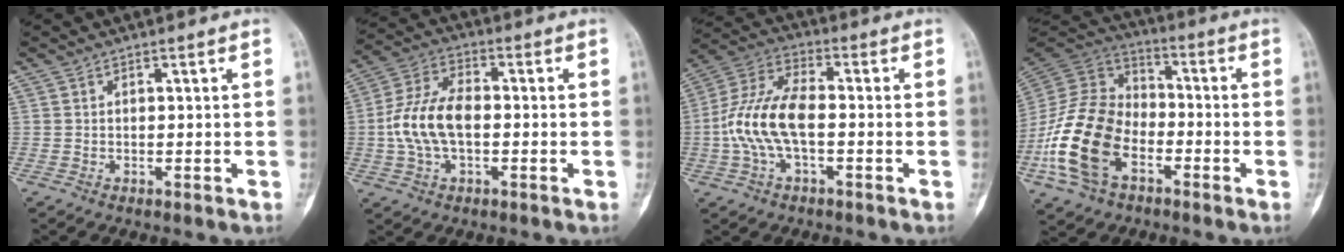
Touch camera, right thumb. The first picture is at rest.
{"total": 11.2, "force": [-1.0, 6.3, 9.1], "torque": [-0.187, 0.028, -0.023]}
{"total": 12.5, "force": [-1.8, 5.9, 10.9], "torque": [-0.236, 0.036, -0.038]}
{"total": 18.8, "force": [-6.8, 12.2, 12.6], "torque": [-0.243, 0.046, -0.134]}